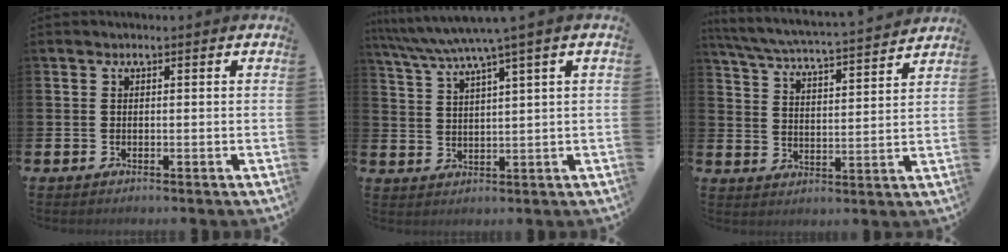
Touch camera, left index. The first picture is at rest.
{"total": 5.5, "force": [4.3, -0.3, 3.4], "torque": [-0.085, -0.015, 0.071]}
{"total": 5.5, "force": [5.3, 0.0, 1.6], "torque": [-0.058, -0.046, 0.087]}